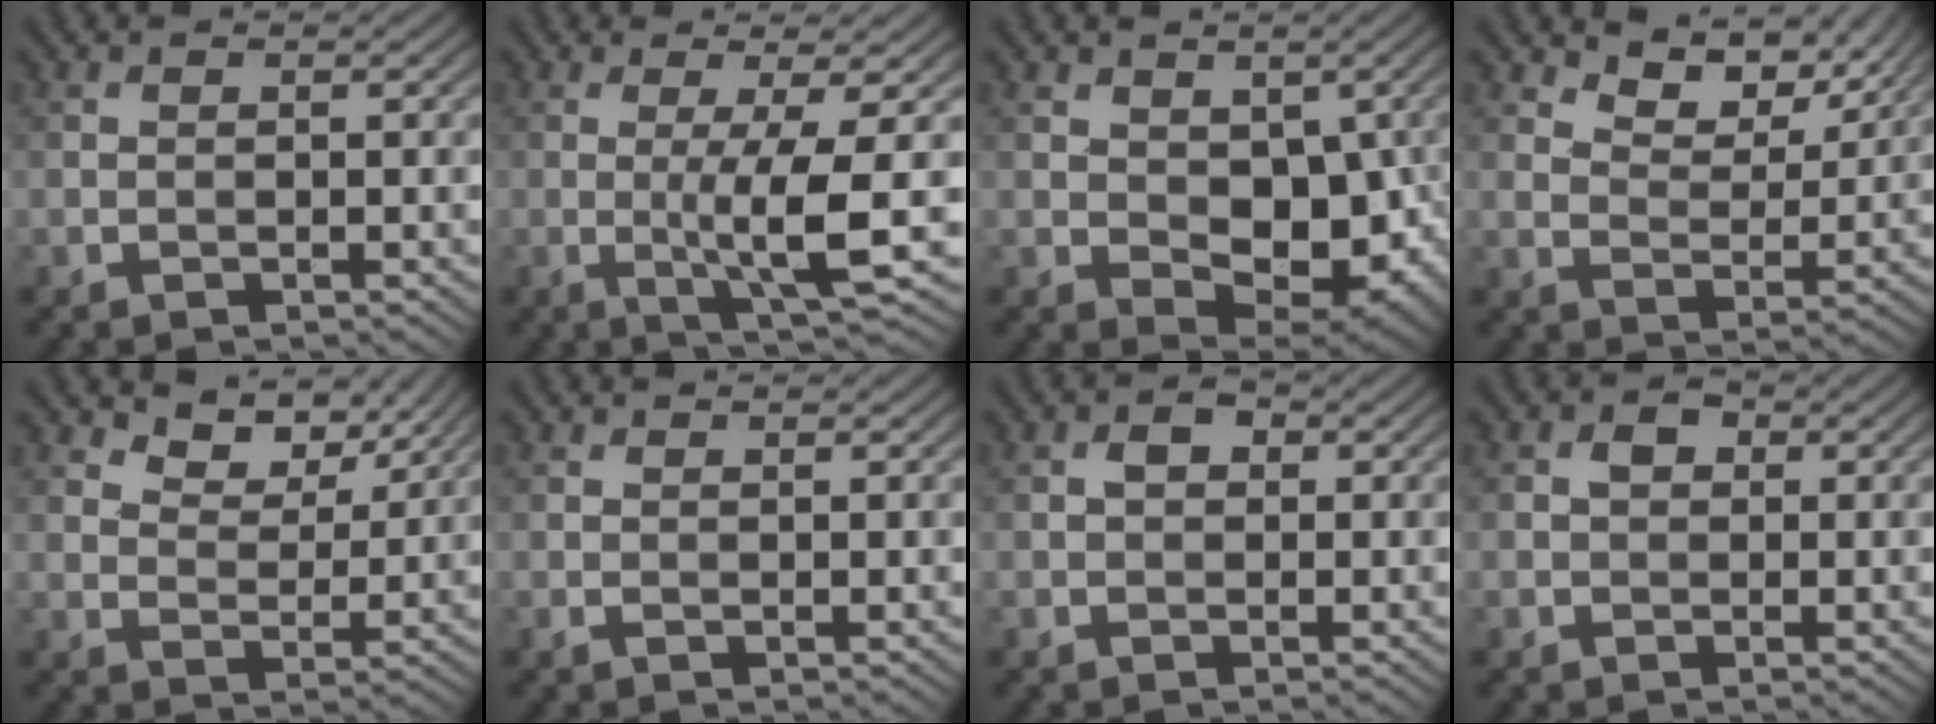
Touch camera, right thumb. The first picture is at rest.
{"total": 6.5, "force": [-0.4, 0.6, 6.5], "torque": [-0.121, 0.004, -0.004]}
{"total": 8.6, "force": [0.0, 5.5, 6.6], "torque": [-0.112, -0.019, 0.009]}
{"total": 6.7, "force": [4.8, 3.2, 3.3], "torque": [-0.062, -0.005, 0.083]}
{"total": 5.6, "force": [4.1, 2.9, 2.4], "torque": [-0.049, -0.005, 0.071]}
{"total": 0.5, "force": [0.4, 0.1, 0.4], "torque": [-0.009, 0.001, 0.006]}
{"total": 1.9, "force": [0.3, 1.4, 1.2], "torque": [-0.024, 0.003, 0.001]}
{"total": 1.8, "force": [0.3, 1.4, 1.1], "torque": [-0.022, 0.002, 0.000]}